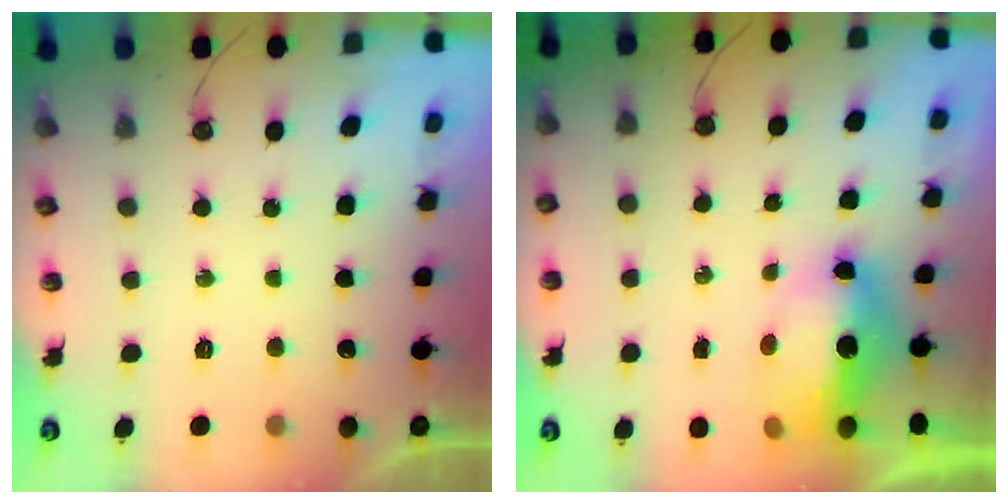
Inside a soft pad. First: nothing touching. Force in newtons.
{"total": 9.5, "press": 9.4, "slide": 1.5}